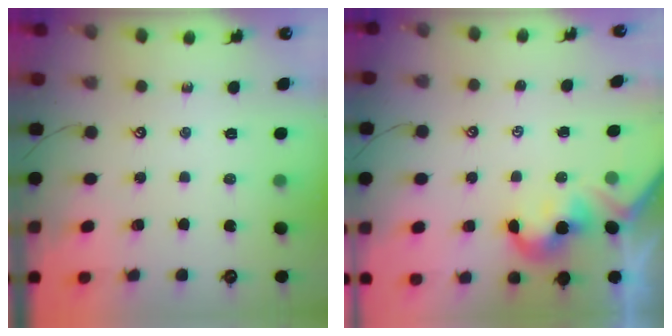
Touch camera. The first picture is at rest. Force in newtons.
{"total": 2.1, "press": 2.0, "slide": 0.5}